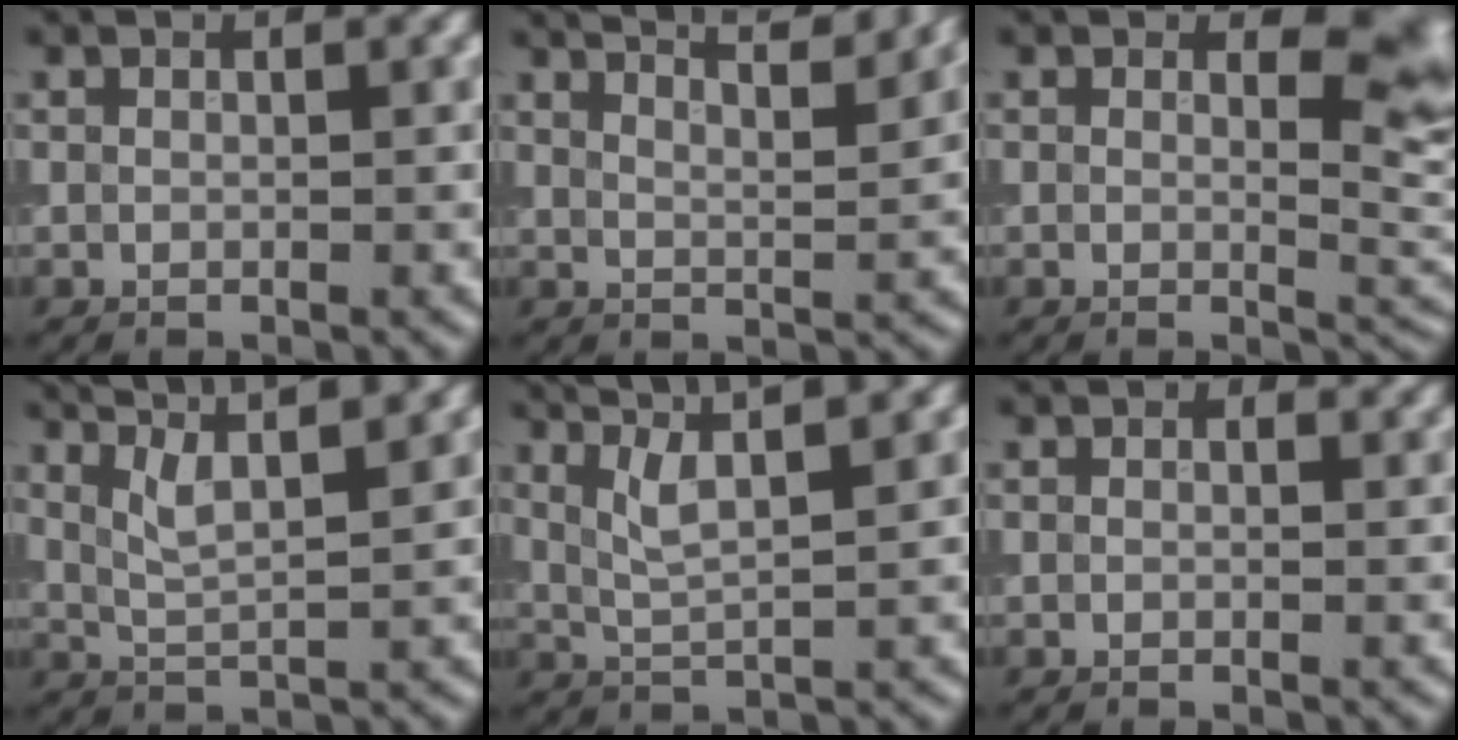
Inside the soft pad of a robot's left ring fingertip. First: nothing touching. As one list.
[{"total": 8.9, "force": [7.1, 2.4, 4.7], "torque": [-0.036, 0.030, 0.056]}, {"total": 5.0, "force": [1.5, 2.4, 4.1], "torque": [-0.041, -0.007, 0.021]}, {"total": 7.1, "force": [4.9, 1.9, 4.8], "torque": [-0.080, 0.031, 0.055]}, {"total": 5.2, "force": [3.3, 1.1, 3.9], "torque": [-0.073, 0.018, 0.045]}, {"total": 0.9, "force": [0.5, 0.5, 0.6], "torque": [-0.006, -0.002, 0.004]}]